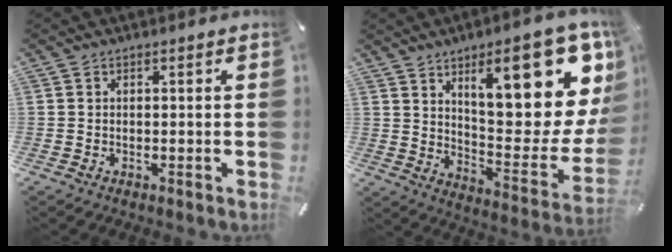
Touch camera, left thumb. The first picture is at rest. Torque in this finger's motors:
{"motor_torque": [2.45, 2.56, 1.51, -1.26, 0.56]}